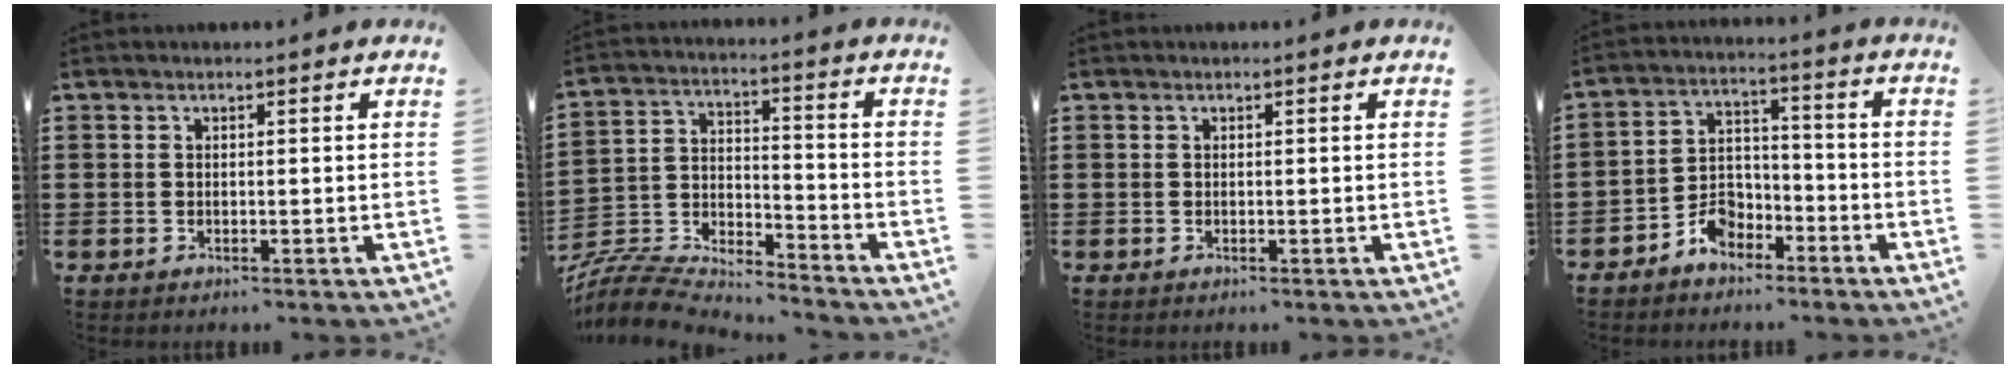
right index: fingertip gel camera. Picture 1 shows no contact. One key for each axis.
{"total": 7.7, "fx": -7.5, "fy": 1.2, "fz": 1.0, "tx": -0.040, "ty": 0.000, "tz": -0.157}
{"total": 0.0}
{"total": 5.4, "fx": -4.1, "fy": 3.2, "fz": 1.6, "tx": -0.038, "ty": 0.014, "tz": -0.079}